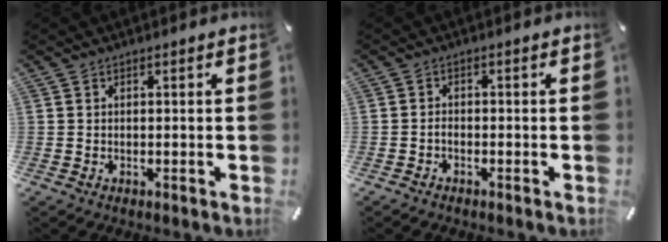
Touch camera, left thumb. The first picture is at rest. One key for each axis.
{"total": 1.3, "fx": -0.9, "fy": 0.7, "fz": 0.8, "tx": -0.016, "ty": 0.003, "tz": -0.018}